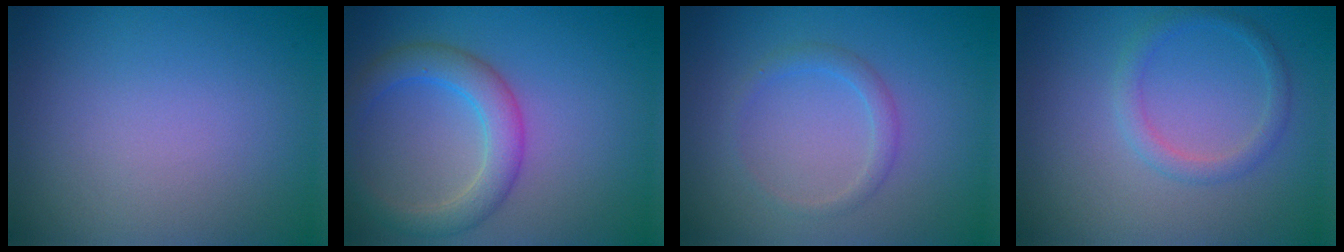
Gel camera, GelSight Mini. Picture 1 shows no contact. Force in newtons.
{"total": 4.0, "press": 4.0, "slide": 0.2}
{"total": 1.5, "press": 1.5, "slide": 0.1}
{"total": 1.9, "press": 1.8, "slide": 0.1}